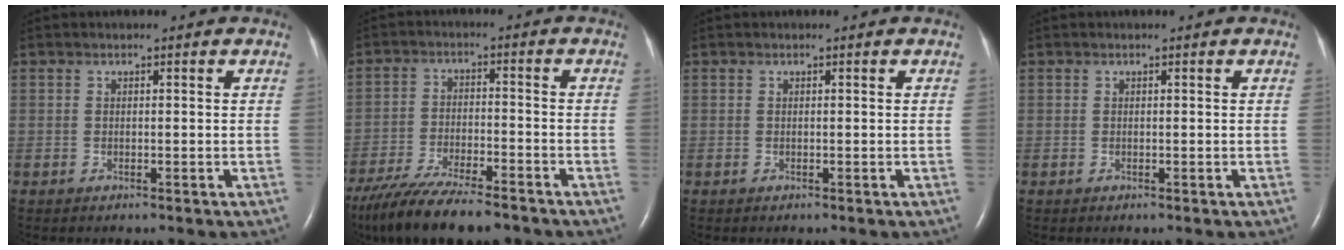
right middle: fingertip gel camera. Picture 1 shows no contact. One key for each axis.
{"total": 14.9, "fx": -12.4, "fy": 2.6, "fz": 8.0, "tx": -0.155, "ty": -0.027, "tz": -0.203}
{"total": 0.0}
{"total": 0.0}